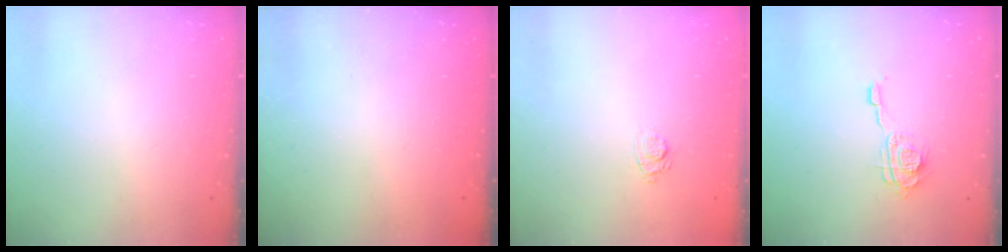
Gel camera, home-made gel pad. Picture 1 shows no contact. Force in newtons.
{"total": 2.3, "press": 2.2, "slide": 0.8}
{"total": 6.9, "press": 6.7, "slide": 1.5}
{"total": 9.0, "press": 9.0, "slide": 0.6}